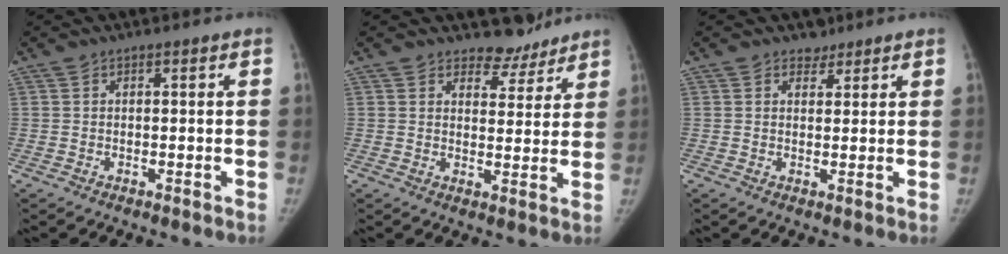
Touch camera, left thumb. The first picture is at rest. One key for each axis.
{"total": 5.4, "fx": 4.7, "fy": 2.5, "fz": 0.2, "tx": 0.025, "ty": -0.041, "tz": 0.066}
{"total": 2.1, "fx": 1.6, "fy": 1.4, "fz": 0.0, "tx": 0.017, "ty": -0.009, "tz": 0.018}